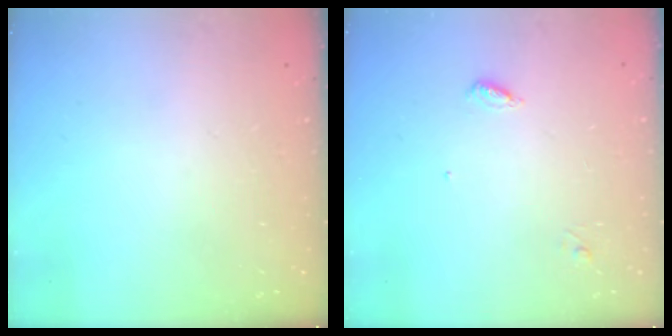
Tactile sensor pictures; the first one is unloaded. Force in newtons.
{"total": 3.6, "press": 3.6, "slide": 0.3}